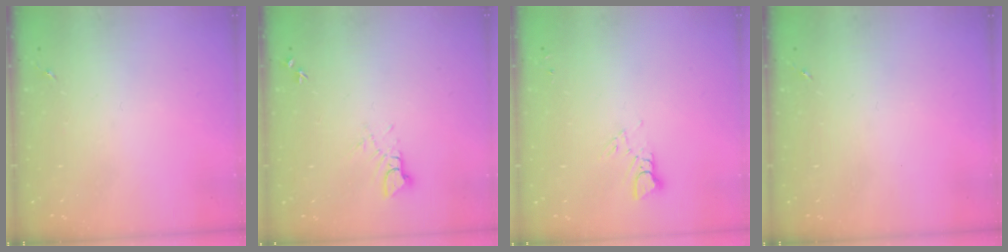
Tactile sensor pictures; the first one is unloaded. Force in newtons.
{"total": 5.9, "press": 5.9, "slide": 0.6}
{"total": 2.9, "press": 2.9, "slide": 0.2}
{"total": 0.0}